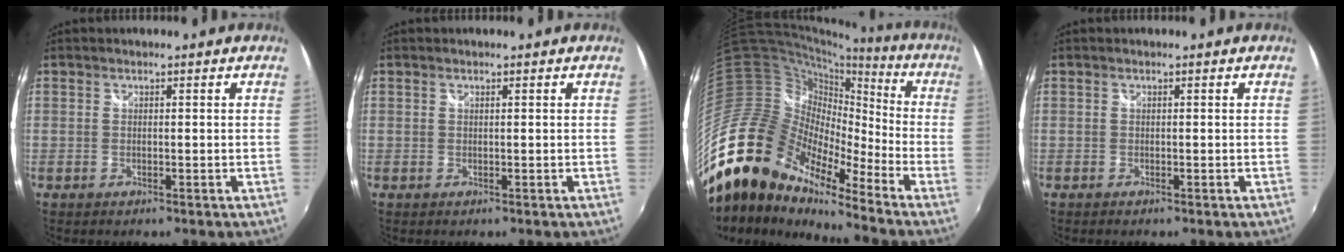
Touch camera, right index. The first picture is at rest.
{"total": 0.0}
{"total": 21.3, "force": [-15.2, 9.7, 11.3], "torque": [-0.207, -0.024, -0.304]}
{"total": 0.0}